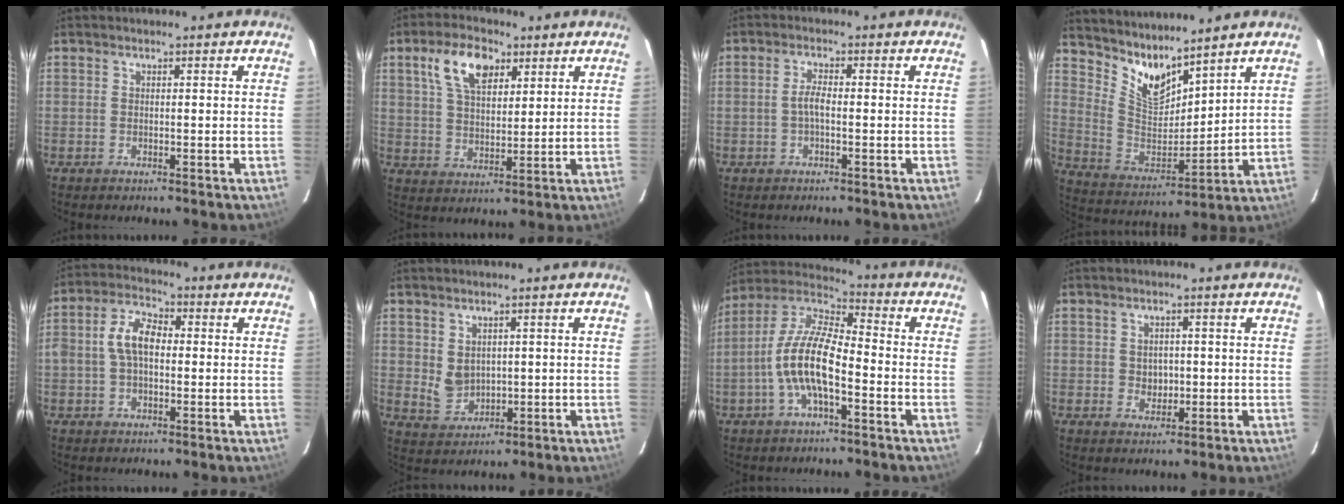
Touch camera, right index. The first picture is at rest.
{"total": 10.0, "force": [5.0, 5.3, 6.9], "torque": [-0.129, 0.021, 0.093]}
{"total": 2.4, "force": [-0.5, 0.6, 2.2], "torque": [-0.048, 0.006, -0.010]}
{"total": 10.6, "force": [9.2, 2.9, 4.4], "torque": [-0.096, -0.015, 0.185]}
{"total": 7.3, "force": [0.1, 4.4, 5.7], "torque": [-0.113, 0.021, 0.000]}
{"total": 4.6, "force": [1.2, 3.8, 2.3], "torque": [-0.041, 0.000, 0.037]}
{"total": 12.6, "force": [-3.9, 4.2, 11.2], "torque": [-0.231, 0.006, -0.078]}
{"total": 2.9, "force": [-0.1, 2.6, 1.3], "torque": [-0.018, 0.003, 0.002]}